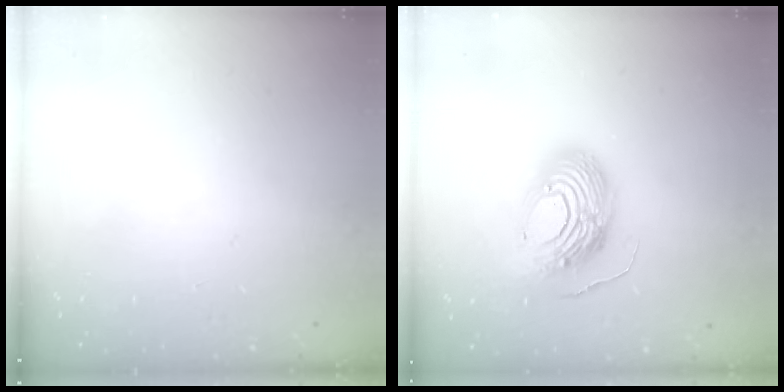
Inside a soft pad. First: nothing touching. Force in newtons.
{"total": 13.7, "press": 13.5, "slide": 2.3}